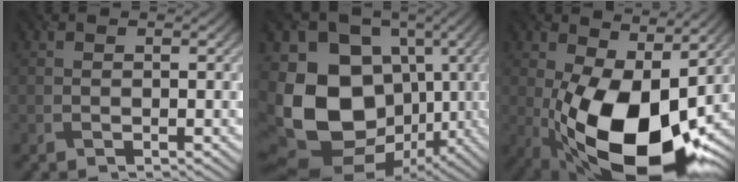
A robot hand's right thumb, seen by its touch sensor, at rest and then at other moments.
{"total": 16.9, "force": [-2.6, 13.3, 10.1], "torque": [-0.214, -0.014, -0.044]}
{"total": 17.8, "force": [-2.5, 9.6, 14.8], "torque": [-0.255, -0.034, -0.031]}